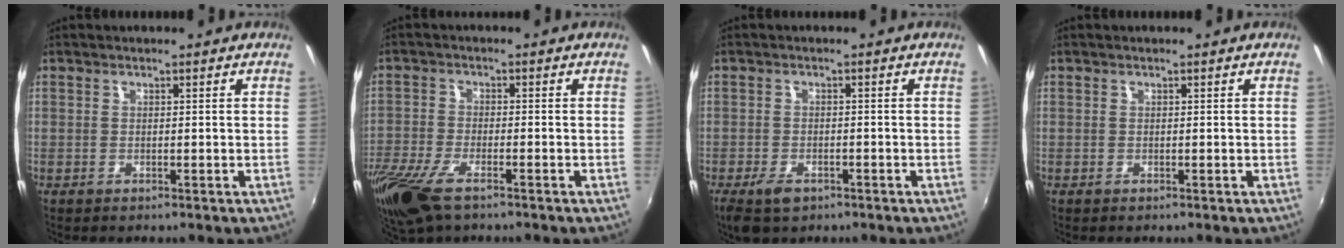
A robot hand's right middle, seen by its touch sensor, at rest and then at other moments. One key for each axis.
{"total": 11.4, "fx": -7.5, "fy": 4.1, "fz": 7.6, "tx": -0.183, "ty": -0.041, "tz": -0.148}
{"total": 5.3, "fx": -3.4, "fy": 2.7, "fz": 3.1, "tx": -0.078, "ty": -0.018, "tz": -0.059}
{"total": 0.0}